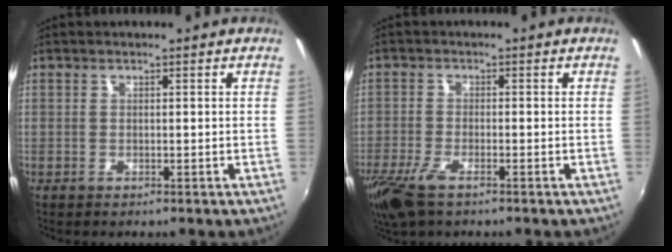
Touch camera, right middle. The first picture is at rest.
{"total": 7.0, "force": [-4.6, 2.2, 4.8], "torque": [-0.122, -0.022, -0.091]}